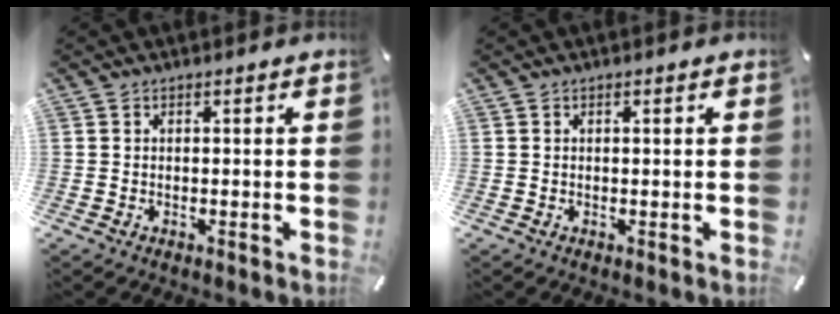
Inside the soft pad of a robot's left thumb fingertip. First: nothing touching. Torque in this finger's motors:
{"motor_torque": [-0.38, -0.34, 0.08, 0.06, -0.01]}